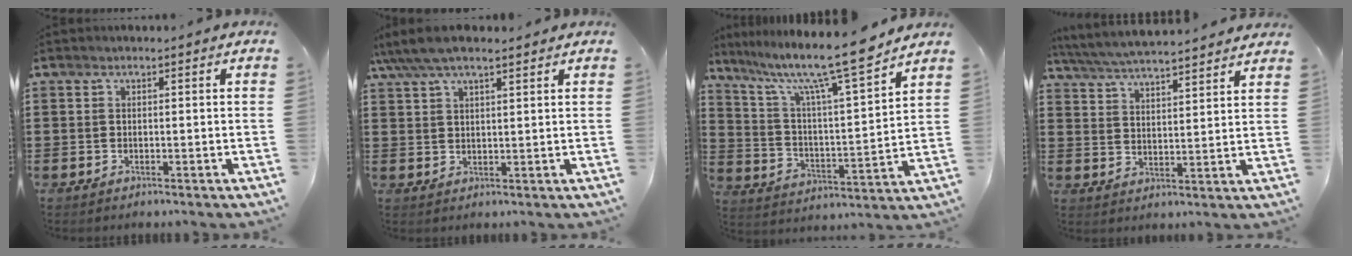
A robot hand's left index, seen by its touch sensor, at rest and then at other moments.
{"total": 4.8, "force": [3.7, 1.2, 2.8], "torque": [-0.064, 0.001, 0.067]}
{"total": 12.0, "force": [9.8, 0.4, 6.8], "torque": [-0.152, -0.068, 0.156]}
{"total": 5.2, "force": [5.1, -0.2, 1.0], "torque": [-0.043, -0.030, 0.087]}